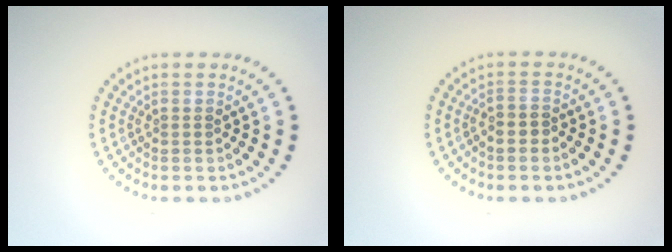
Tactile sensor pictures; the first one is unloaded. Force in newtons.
{"total": 1.5, "press": 1.3, "slide": 0.7}